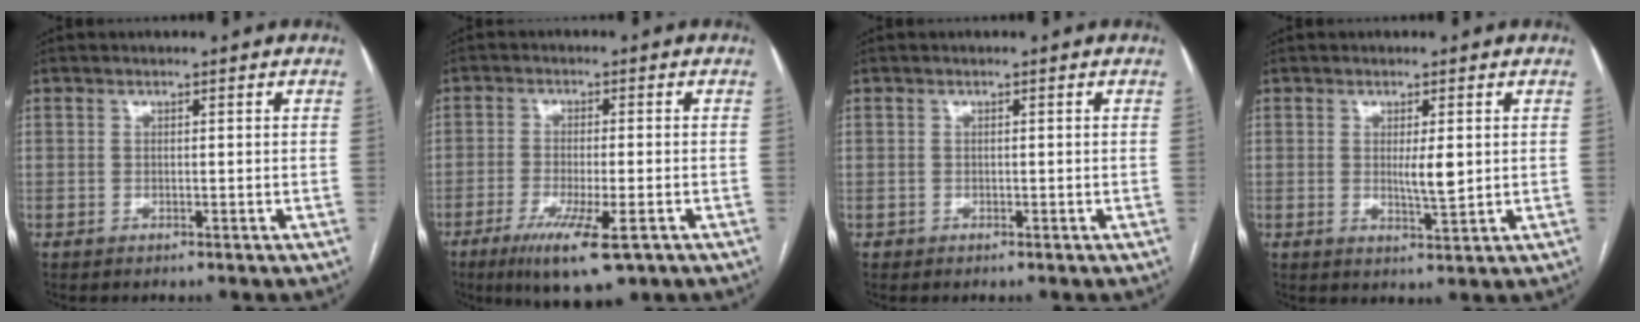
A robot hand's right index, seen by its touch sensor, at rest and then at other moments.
{"total": 10.5, "force": [-6.0, 1.8, 8.5], "torque": [-0.142, -0.026, -0.089]}
{"total": 0.6, "force": [-0.2, 0.4, -0.2], "torque": [0.006, 0.006, -0.006]}
{"total": 3.6, "force": [0.4, 0.6, 3.5], "torque": [-0.059, -0.007, 0.007]}